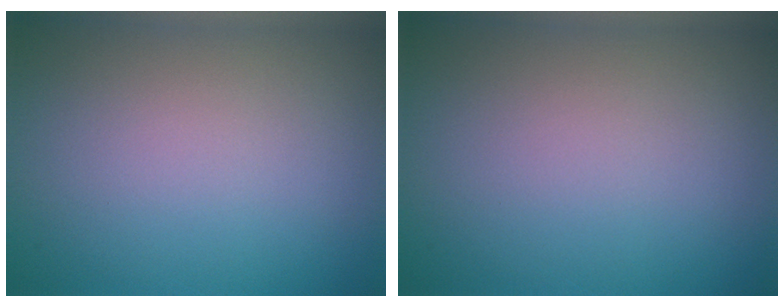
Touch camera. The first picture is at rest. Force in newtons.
{"total": 0.0}